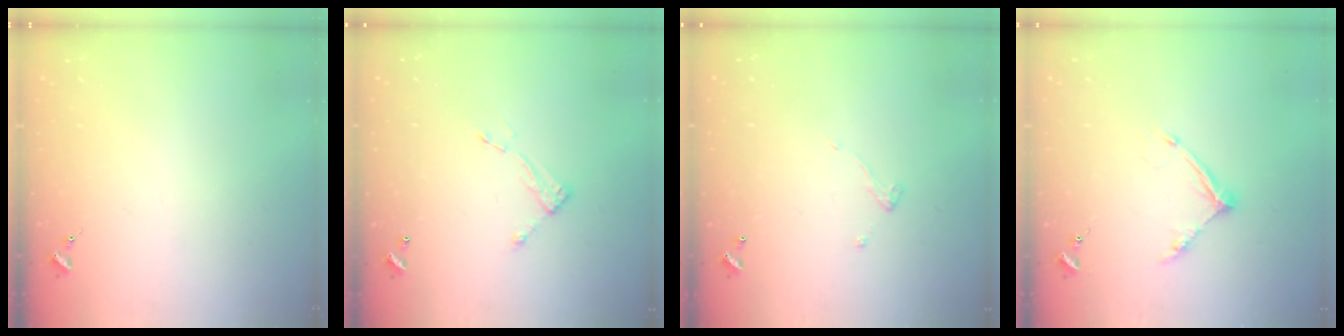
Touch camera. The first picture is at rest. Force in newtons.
{"total": 4.7, "press": 4.6, "slide": 0.4}
{"total": 4.9, "press": 4.9, "slide": 0.1}
{"total": 10.0, "press": 9.9, "slide": 0.7}